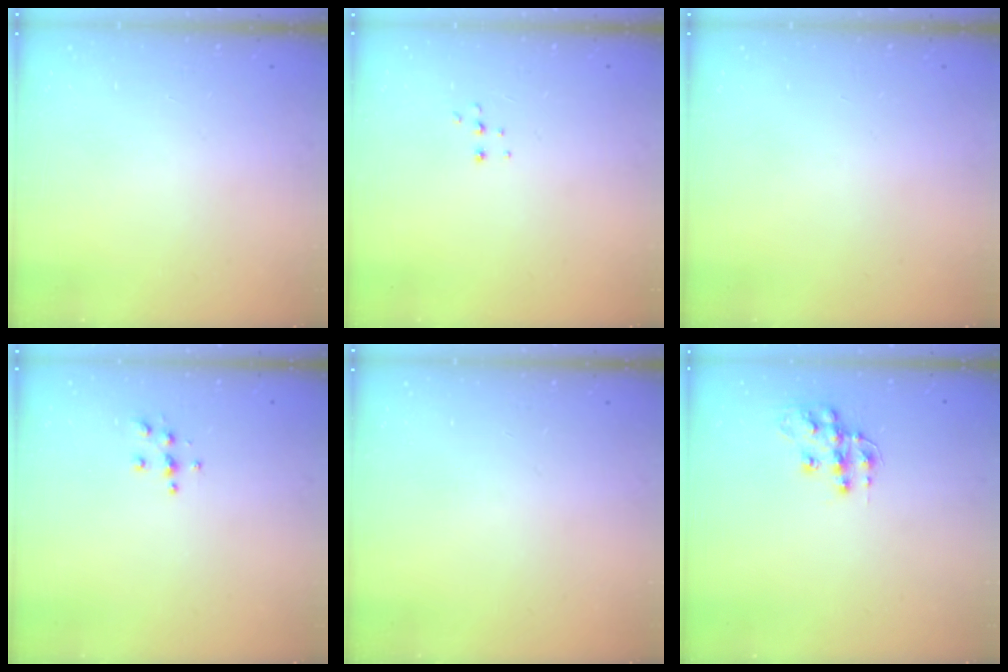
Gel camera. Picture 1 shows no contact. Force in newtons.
{"total": 5.0, "press": 4.9, "slide": 0.9}
{"total": 0.0}
{"total": 4.9, "press": 4.9, "slide": 0.5}
{"total": 0.0}
{"total": 11.6, "press": 11.5, "slide": 0.8}